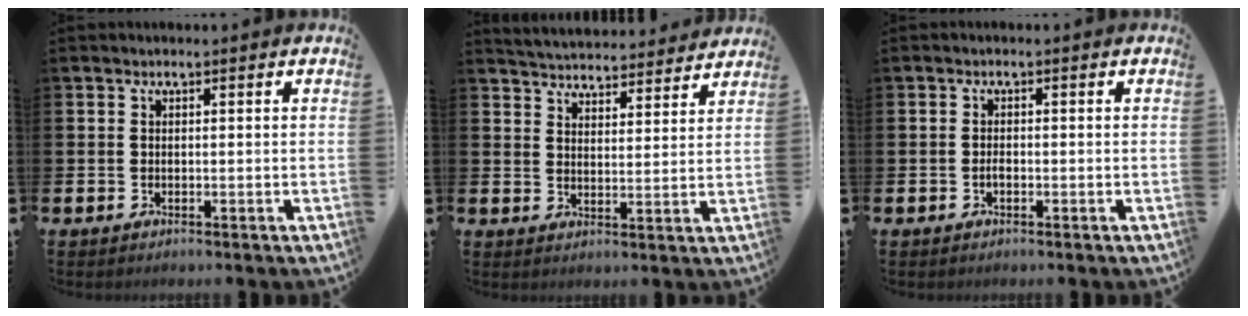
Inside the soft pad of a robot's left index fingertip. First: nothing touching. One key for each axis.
{"total": 5.0, "fx": 5.0, "fy": 0.7, "fz": -0.1, "tx": -0.012, "ty": -0.040, "tz": 0.087}
{"total": 0.9, "fx": -0.4, "fy": 0.4, "fz": 0.7, "tx": -0.020, "ty": 0.003, "tz": -0.007}